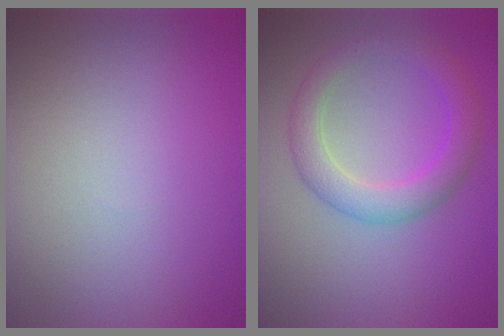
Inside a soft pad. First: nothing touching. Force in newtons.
{"total": 3.9, "press": 3.9, "slide": 0.1}